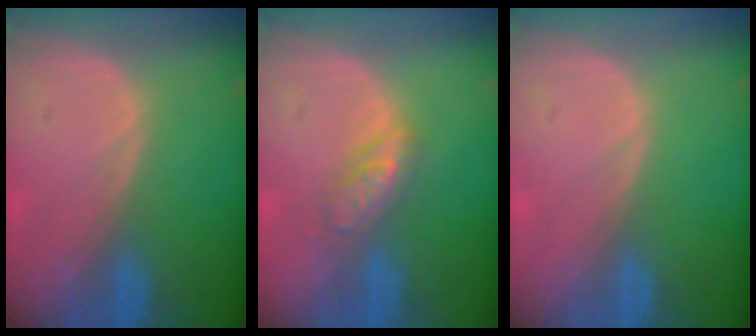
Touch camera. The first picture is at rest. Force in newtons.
{"total": 3.8, "press": 3.7, "slide": 0.3}
{"total": 0.0}